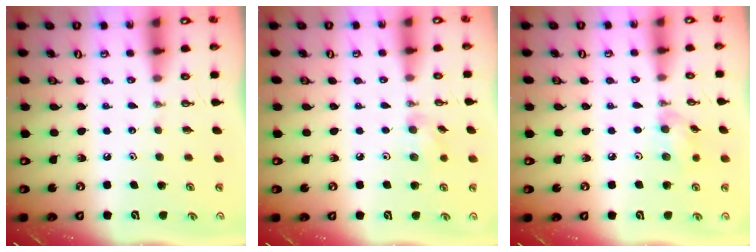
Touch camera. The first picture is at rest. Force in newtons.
{"total": 7.0, "press": 6.8, "slide": 1.3}
{"total": 6.2, "press": 6.2, "slide": 0.6}